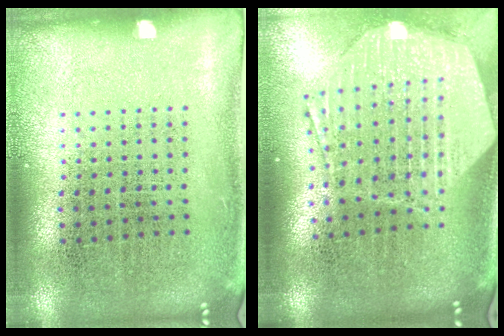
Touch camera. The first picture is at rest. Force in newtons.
{"total": 2.9, "press": 2.3, "slide": 1.8}